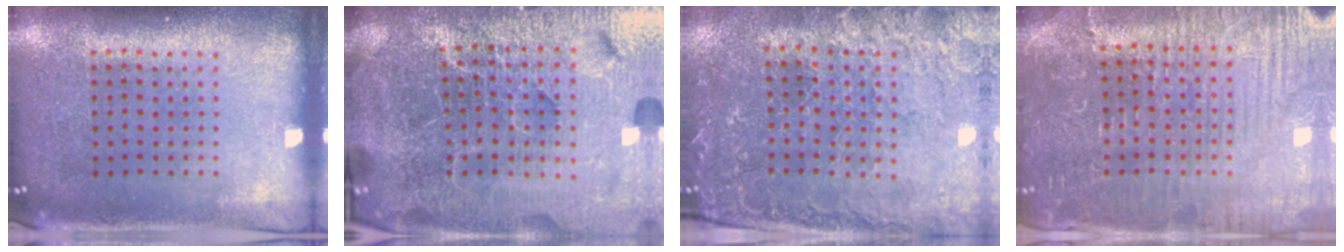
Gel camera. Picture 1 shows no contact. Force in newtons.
{"total": 7.2, "press": 6.2, "slide": 3.7}
{"total": 1.2, "press": 1.2, "slide": 0.4}
{"total": 4.4, "press": 4.2, "slide": 1.3}